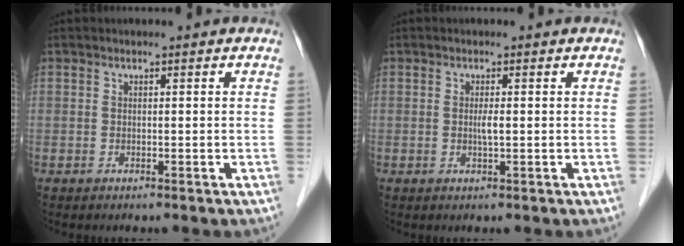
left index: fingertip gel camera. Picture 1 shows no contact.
{"total": 1.3, "force": [0.0, 0.1, 1.3], "torque": [-0.027, -0.001, 0.000]}